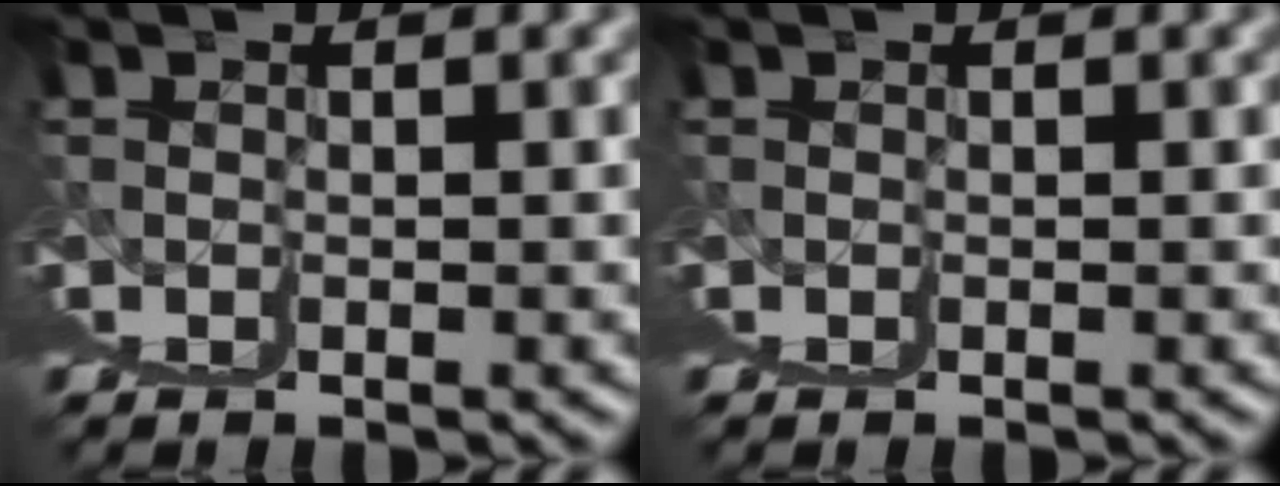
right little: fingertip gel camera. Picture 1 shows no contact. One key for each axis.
{"total": 0.0}